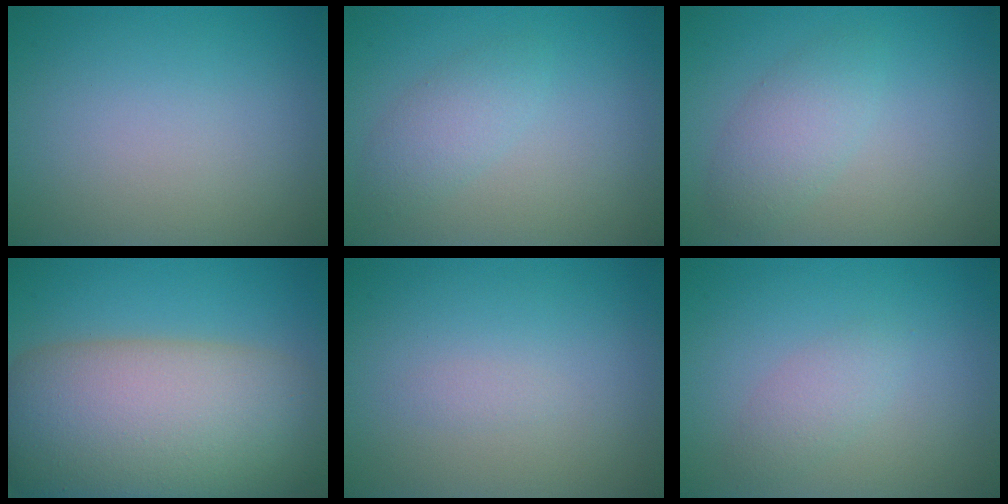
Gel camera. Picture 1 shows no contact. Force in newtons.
{"total": 2.2, "press": 2.2, "slide": 0.1}
{"total": 2.7, "press": 2.6, "slide": 0.1}
{"total": 15.0, "press": 15.0, "slide": 0.6}
{"total": 0.6, "press": 0.6, "slide": 0.1}
{"total": 1.7, "press": 1.7, "slide": 0.0}